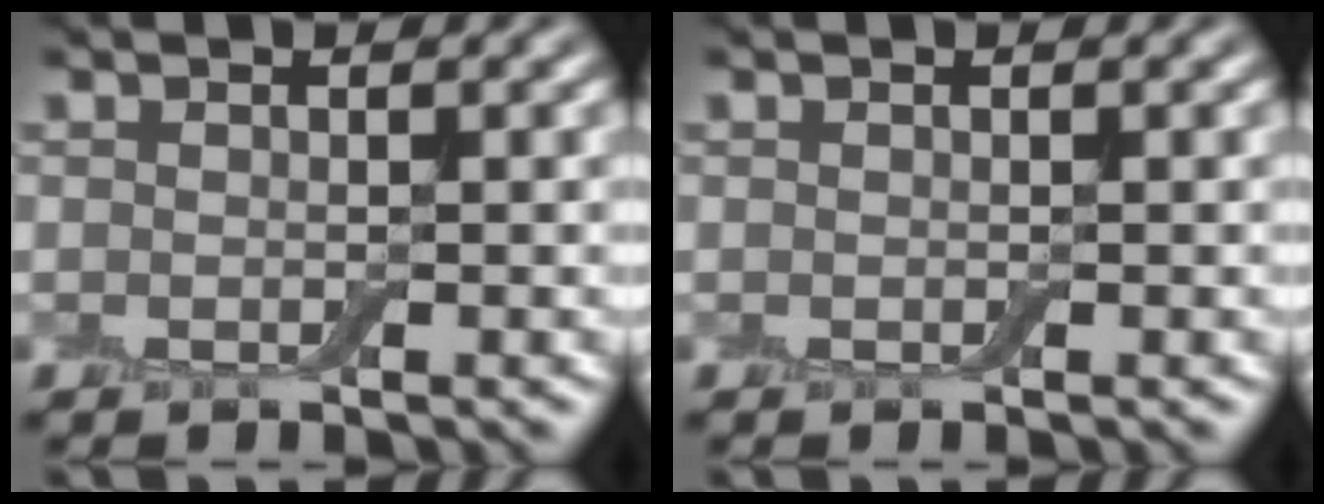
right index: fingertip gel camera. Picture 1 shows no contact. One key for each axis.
{"total": 0.0}